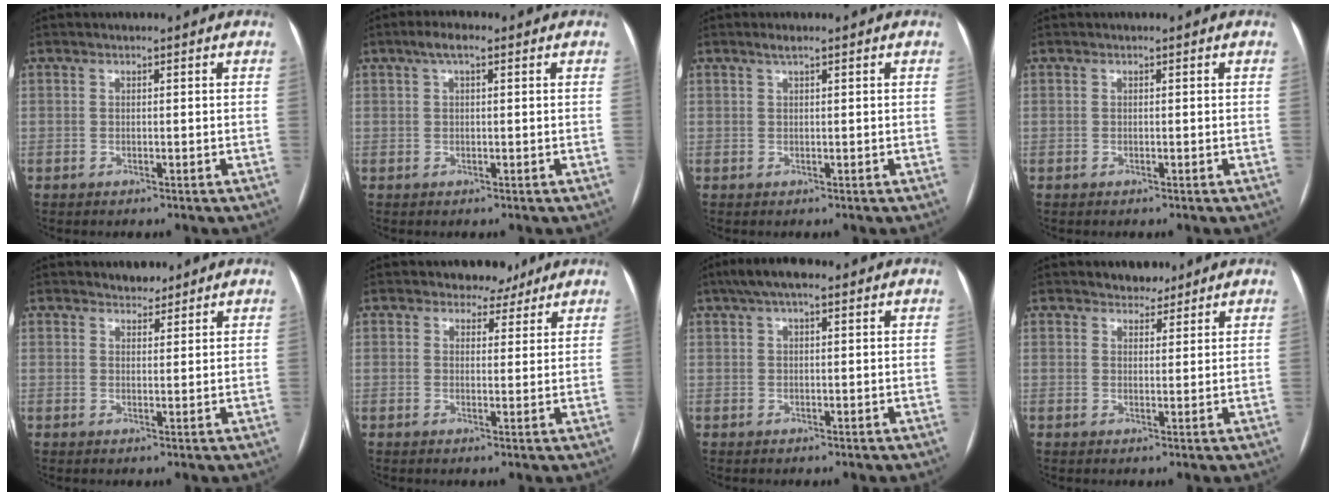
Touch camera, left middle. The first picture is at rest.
{"total": 2.8, "force": [1.4, 0.8, 2.3], "torque": [-0.044, 0.020, 0.024]}
{"total": 1.0, "force": [0.7, 0.0, 0.8], "torque": [-0.015, 0.005, 0.015]}
{"total": 0.0}
{"total": 2.3, "force": [2.1, 1.0, 0.3], "torque": [-0.005, 0.002, 0.032]}
{"total": 3.7, "force": [3.0, 2.1, 0.3], "torque": [0.001, 0.001, 0.034]}
{"total": 5.7, "force": [3.6, 1.6, 4.0], "torque": [-0.075, 0.037, 0.058]}
{"total": 3.0, "force": [2.6, 1.5, 0.6], "torque": [-0.006, 0.003, 0.038]}